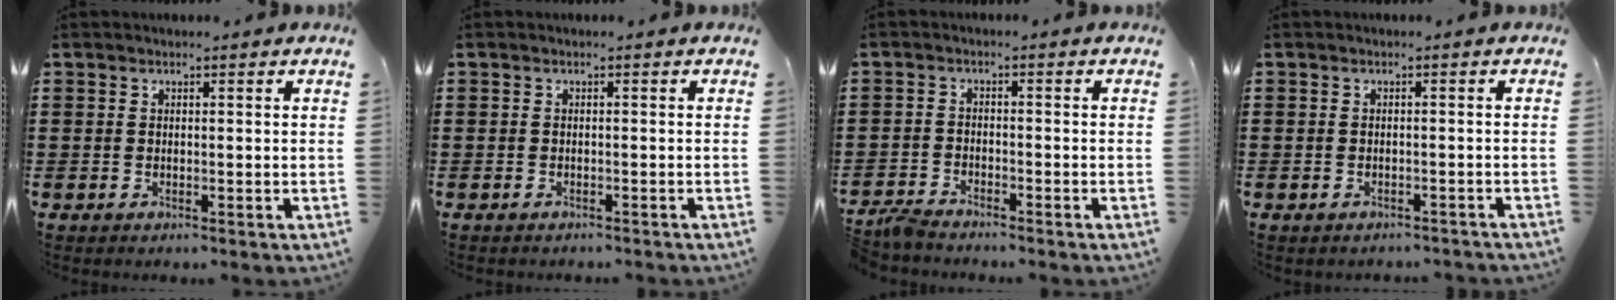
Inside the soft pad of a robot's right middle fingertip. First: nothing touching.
{"total": 0.5, "force": [-0.5, 0.1, 0.0], "torque": [0.000, 0.000, -0.011]}
{"total": 2.7, "force": [-2.6, 0.3, 0.5], "torque": [-0.028, 0.000, -0.059]}
{"total": 0.9, "force": [-0.8, 0.2, 0.2], "torque": [-0.007, -0.002, -0.017]}